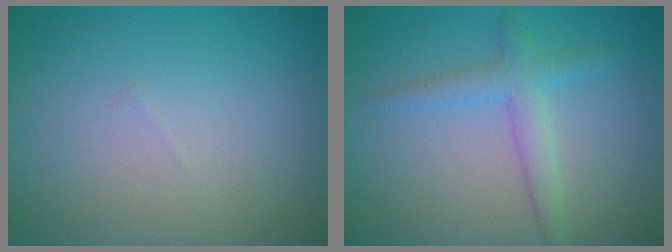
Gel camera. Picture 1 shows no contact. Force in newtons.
{"total": 2.7, "press": 2.7, "slide": 0.2}